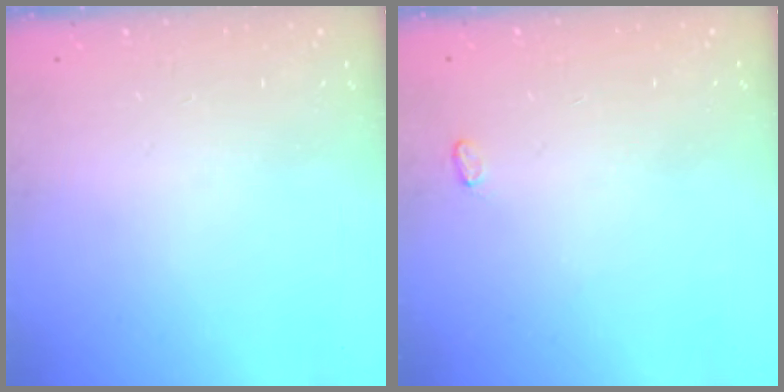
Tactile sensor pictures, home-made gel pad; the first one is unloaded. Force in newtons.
{"total": 2.8, "press": 2.8, "slide": 0.4}